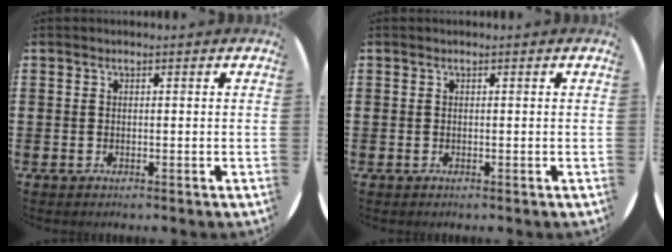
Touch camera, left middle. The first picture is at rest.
{"total": 0.0}